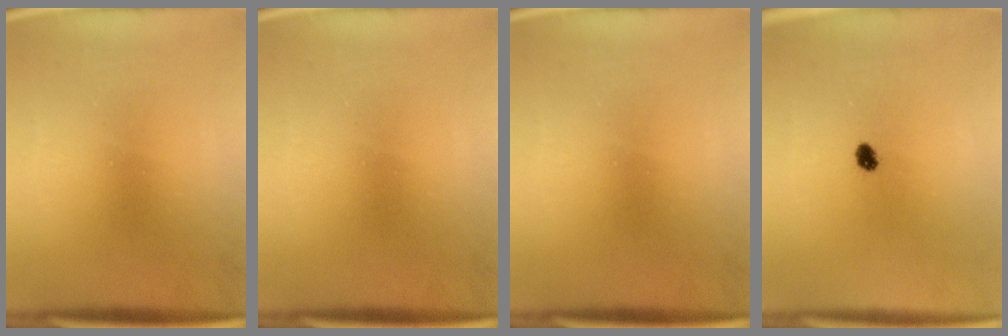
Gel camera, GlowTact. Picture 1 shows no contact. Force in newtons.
{"total": 0.0}
{"total": 0.0}
{"total": 1.9}